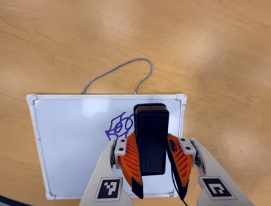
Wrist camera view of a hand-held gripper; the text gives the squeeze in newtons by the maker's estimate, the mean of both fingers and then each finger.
{"total": 5.8, "left": 5.3, "right": 6.4}